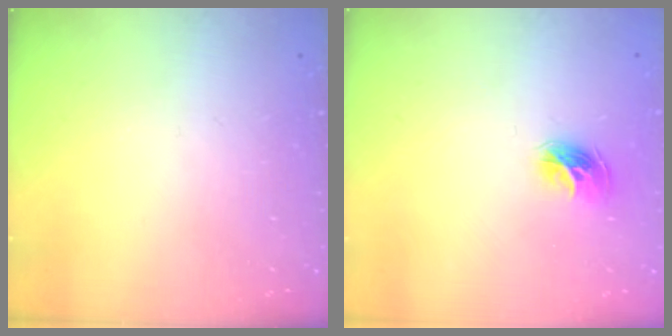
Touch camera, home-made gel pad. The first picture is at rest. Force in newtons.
{"total": 8.0, "press": 8.0, "slide": 0.7}